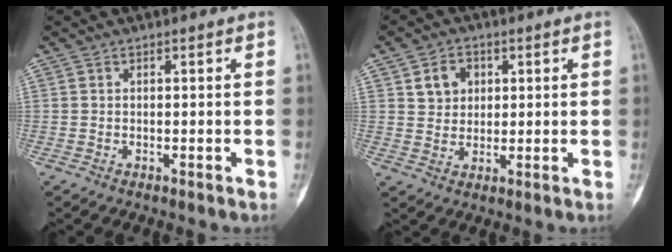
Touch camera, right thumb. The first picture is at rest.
{"total": 5.3, "force": [1.9, 4.4, 2.4], "torque": [-0.016, -0.006, 0.032]}